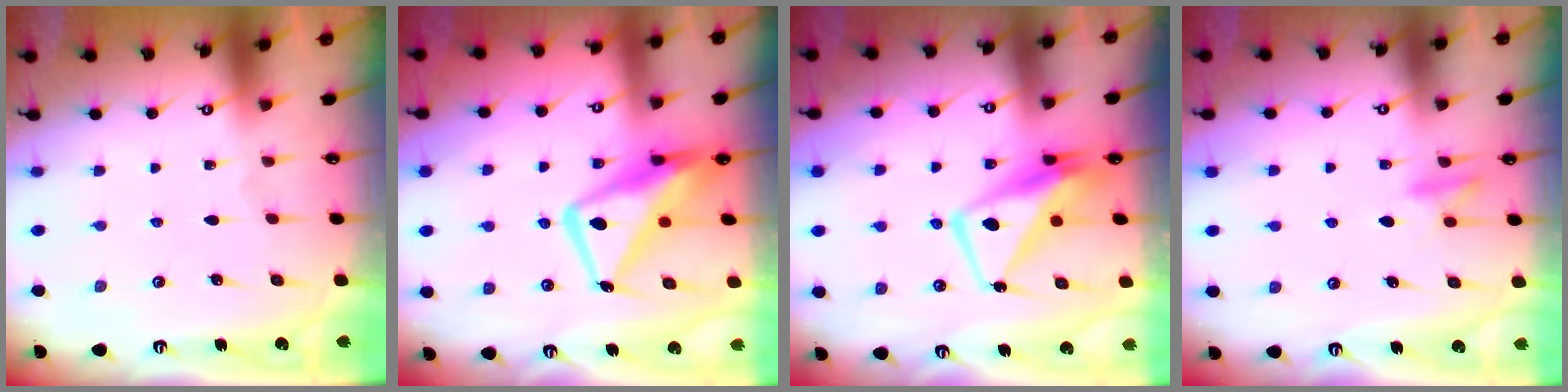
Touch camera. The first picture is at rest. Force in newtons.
{"total": 15.5, "press": 15.4, "slide": 1.7}
{"total": 9.3, "press": 9.2, "slide": 1.5}
{"total": 9.0, "press": 8.9, "slide": 1.2}